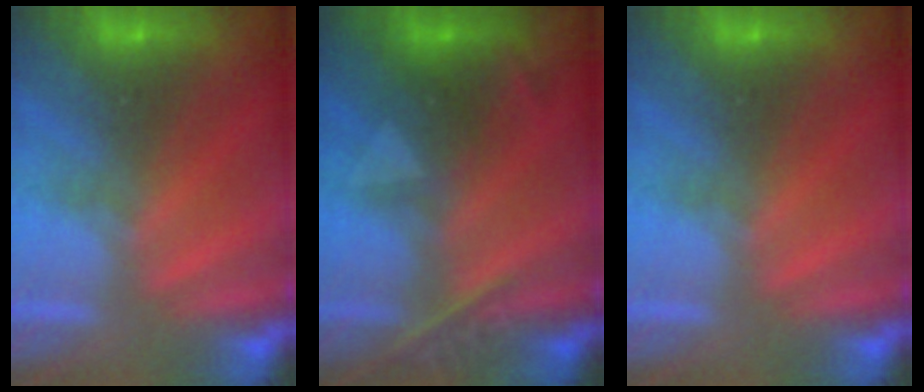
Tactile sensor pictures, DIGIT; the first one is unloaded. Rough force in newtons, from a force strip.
{"total": 2.4}
{"total": 0.0}